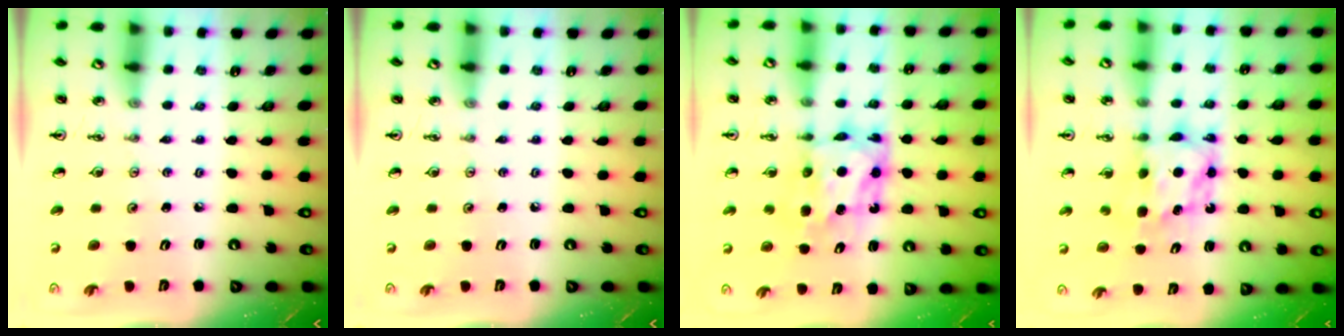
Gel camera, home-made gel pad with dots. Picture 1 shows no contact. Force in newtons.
{"total": 0.0}
{"total": 8.0, "press": 7.9, "slide": 0.7}
{"total": 6.8, "press": 6.7, "slide": 0.6}